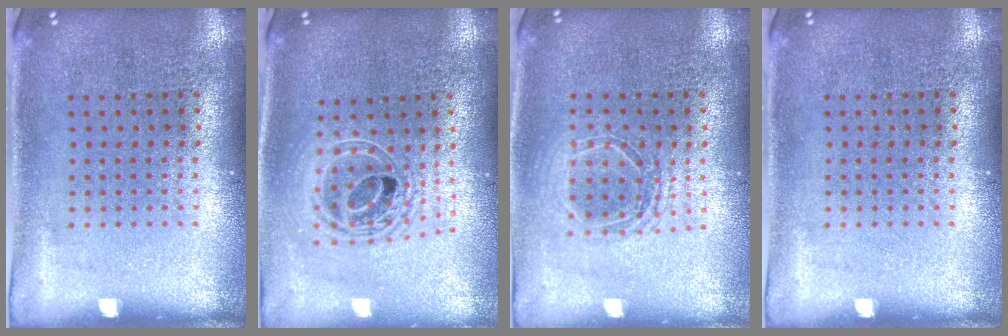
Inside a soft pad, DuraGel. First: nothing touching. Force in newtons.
{"total": 2.0, "press": 1.5, "slide": 1.3}
{"total": 1.5, "press": 1.4, "slide": 0.7}
{"total": 0.0}